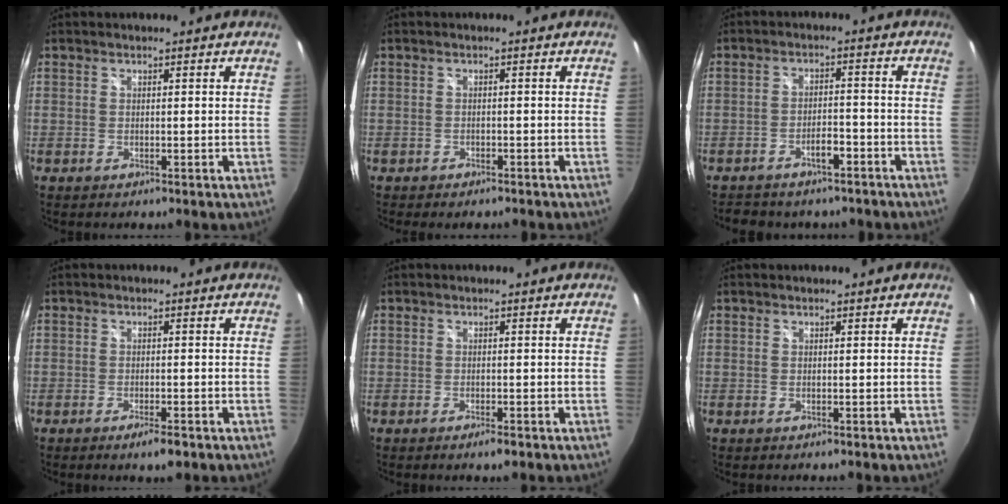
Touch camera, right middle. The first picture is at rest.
{"total": 2.7, "force": [-2.2, 1.2, 1.0], "torque": [-0.022, -0.015, -0.030]}
{"total": 7.4, "force": [-5.8, 3.4, 3.0], "torque": [-0.062, 0.019, -0.072]}
{"total": 3.0, "force": [-1.9, 0.8, 2.1], "torque": [-0.042, 0.000, -0.030]}
{"total": 1.8, "force": [-1.2, 0.5, 1.2], "torque": [-0.024, -0.002, -0.020]}
{"total": 0.0}